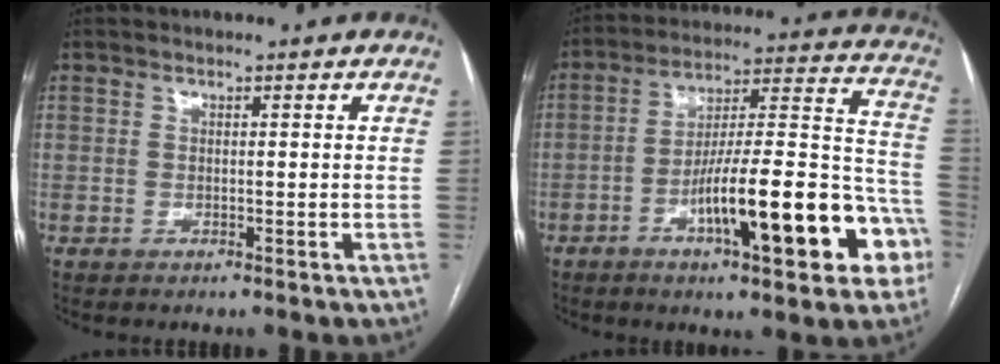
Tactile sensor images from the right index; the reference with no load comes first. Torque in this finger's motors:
{"motor_torque": [1.36, -0.78, 1.05, 0.21]}